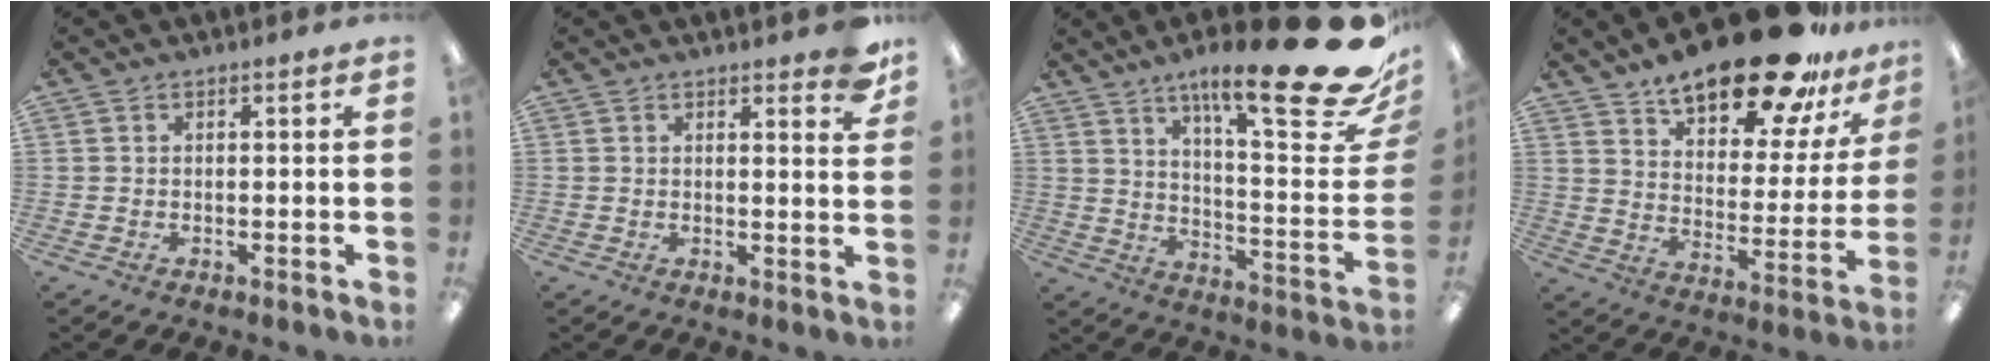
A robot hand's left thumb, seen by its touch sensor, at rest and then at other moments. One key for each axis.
{"total": 4.4, "fx": 3.4, "fy": 1.1, "fz": 2.5, "tx": -0.018, "ty": -0.024, "tz": 0.053}
{"total": 25.0, "fx": 16.4, "fy": 4.0, "fz": 18.4, "tx": -0.278, "ty": -0.115, "tz": 0.257}
{"total": 22.1, "fx": 17.4, "fy": 7.1, "fz": 11.6, "tx": -0.176, "ty": -0.110, "tz": 0.291}